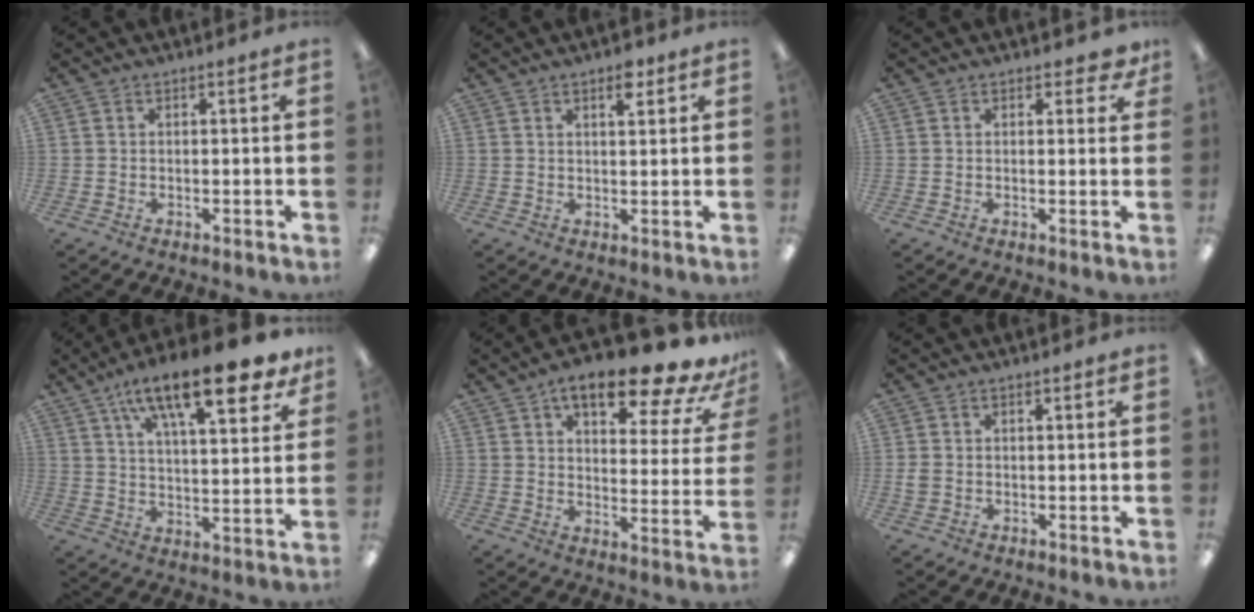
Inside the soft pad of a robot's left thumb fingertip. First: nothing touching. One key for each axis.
{"total": 3.9, "fx": 2.6, "fy": 1.5, "fz": 2.5, "tx": -0.024, "ty": -0.010, "tz": 0.039}
{"total": 2.6, "fx": 1.5, "fy": 1.5, "fz": 1.4, "tx": -0.006, "ty": -0.004, "tz": 0.023}
{"total": 18.4, "fx": 12.1, "fy": 5.6, "fz": 12.7, "tx": -0.197, "ty": -0.062, "tz": 0.192}
{"total": 18.1, "fx": 12.7, "fy": 5.9, "fz": 11.5, "tx": -0.155, "ty": -0.081, "tz": 0.204}
{"total": 1.7, "fx": -0.2, "fy": 1.4, "fz": 1.0, "tx": -0.017, "ty": 0.005, "tz": -0.005}